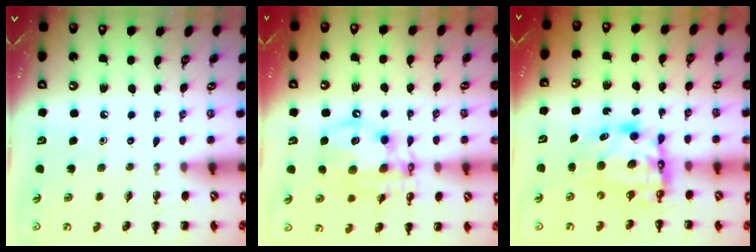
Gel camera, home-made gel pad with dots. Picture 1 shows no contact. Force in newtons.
{"total": 12.4, "press": 12.0, "slide": 3.0}
{"total": 7.6, "press": 7.4, "slide": 1.4}